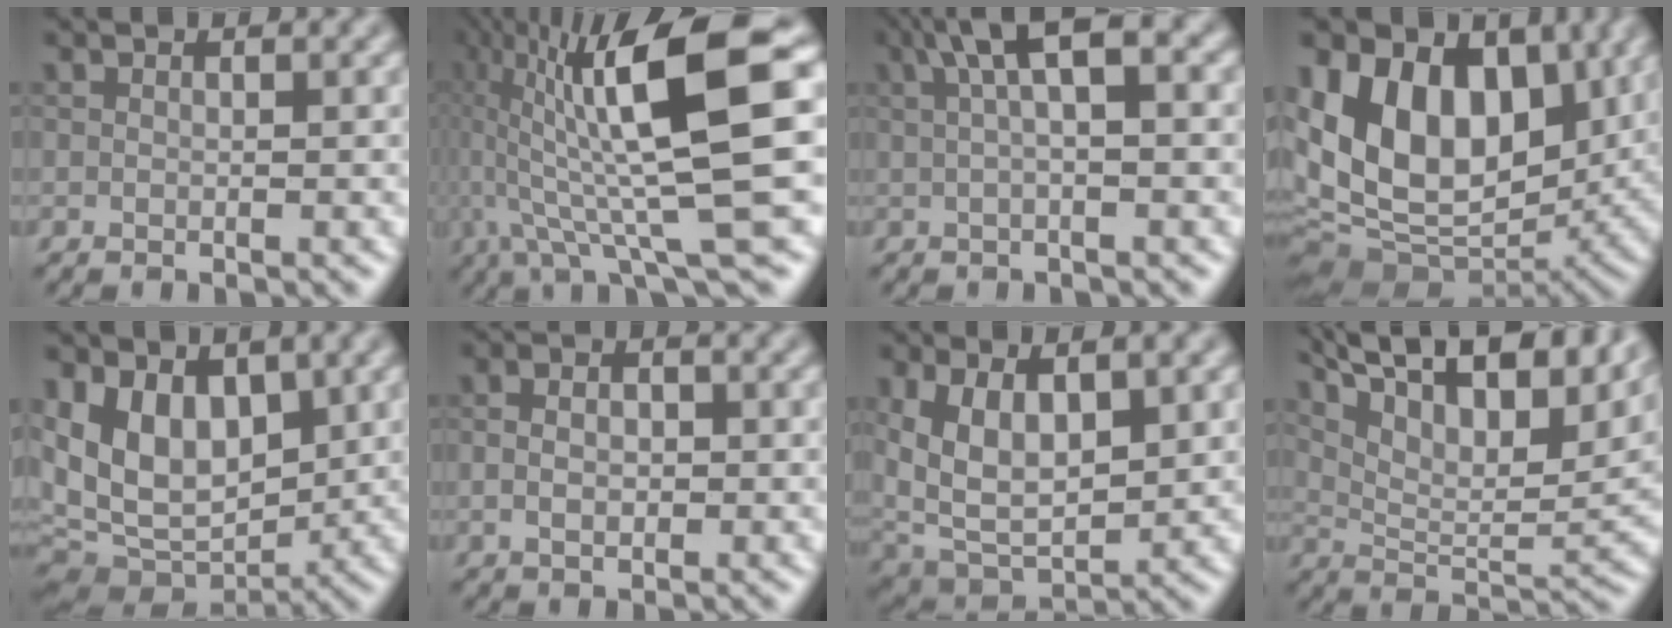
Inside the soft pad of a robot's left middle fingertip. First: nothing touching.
{"total": 14.5, "force": [3.4, 3.0, 13.8], "torque": [-0.240, 0.013, 0.068]}
{"total": 5.1, "force": [1.7, 1.3, 4.7], "torque": [-0.076, 0.016, 0.024]}
{"total": 14.8, "force": [2.9, 10.2, 10.3], "torque": [-0.184, 0.003, 0.055]}
{"total": 8.5, "force": [1.7, 5.6, 6.2], "torque": [-0.110, -0.014, 0.025]}
{"total": 2.6, "force": [-0.1, 1.6, 2.0], "torque": [-0.039, 0.002, -0.003]}
{"total": 9.0, "force": [1.7, 5.1, 7.2], "torque": [-0.161, -0.011, 0.032]}
{"total": 16.0, "force": [10.4, 5.9, 10.6], "torque": [-0.180, 0.035, 0.154]}